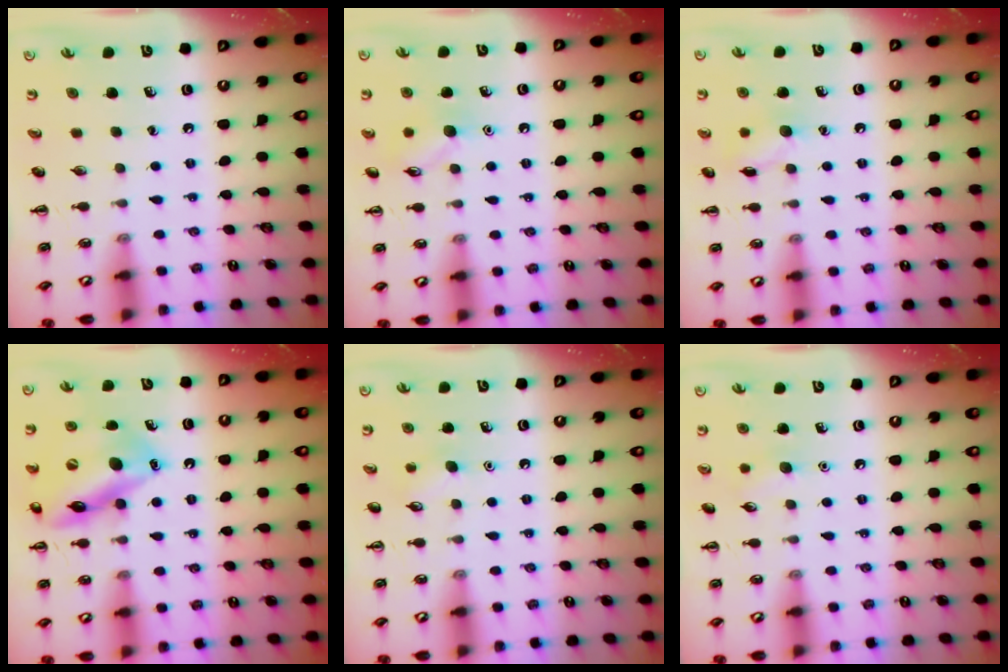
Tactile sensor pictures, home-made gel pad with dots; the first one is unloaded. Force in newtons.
{"total": 7.7, "press": 7.7, "slide": 0.9}
{"total": 7.4, "press": 7.3, "slide": 0.8}
{"total": 15.5, "press": 15.3, "slide": 2.7}
{"total": 5.1, "press": 4.9, "slide": 1.3}
{"total": 5.7, "press": 5.5, "slide": 1.3}